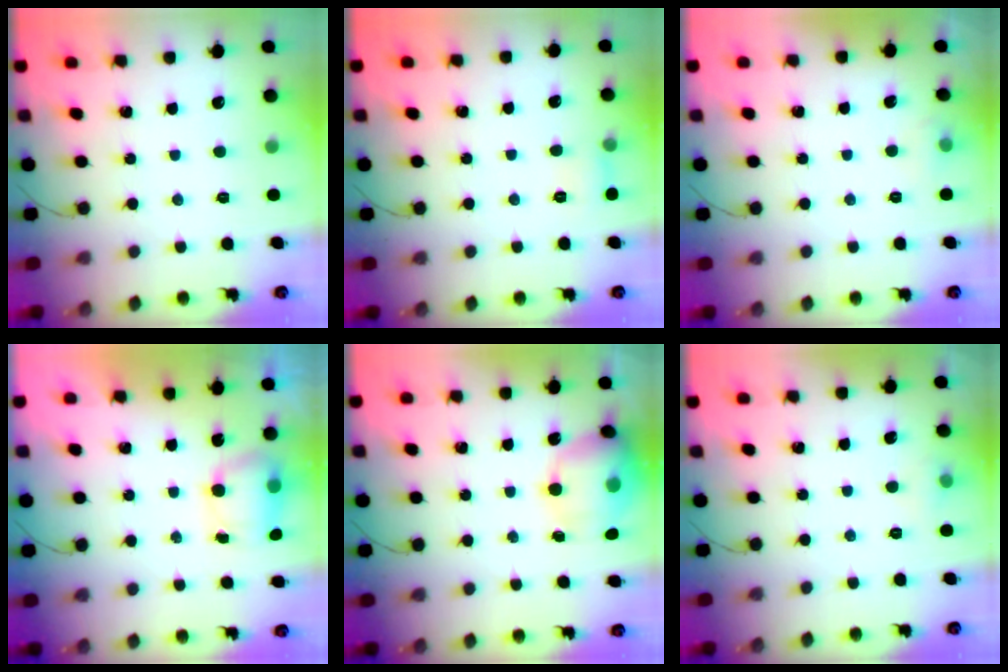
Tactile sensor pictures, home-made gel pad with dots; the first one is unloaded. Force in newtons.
{"total": 6.7, "press": 6.4, "slide": 2.0}
{"total": 6.5, "press": 3.6, "slide": 5.4}
{"total": 6.6, "press": 6.6, "slide": 0.6}
{"total": 15.7, "press": 15.5, "slide": 2.7}
{"total": 3.9, "press": 3.7, "slide": 1.2}